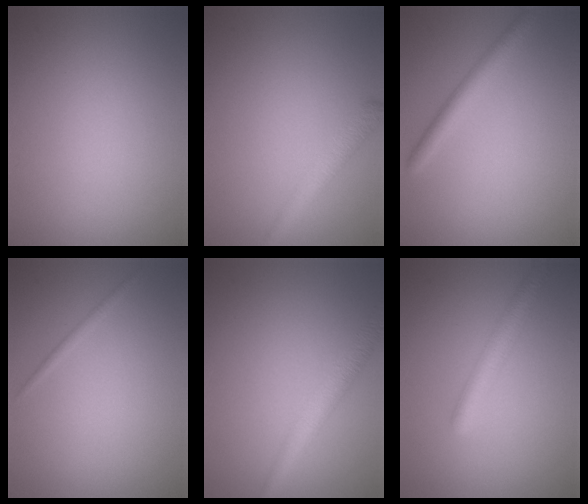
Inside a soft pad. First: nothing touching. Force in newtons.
{"total": 2.5, "press": 2.5, "slide": 0.1}
{"total": 2.4, "press": 2.4, "slide": 0.1}
{"total": 0.7, "press": 0.7, "slide": 0.1}
{"total": 3.4, "press": 3.4, "slide": 0.1}
{"total": 2.9, "press": 2.9, "slide": 0.1}